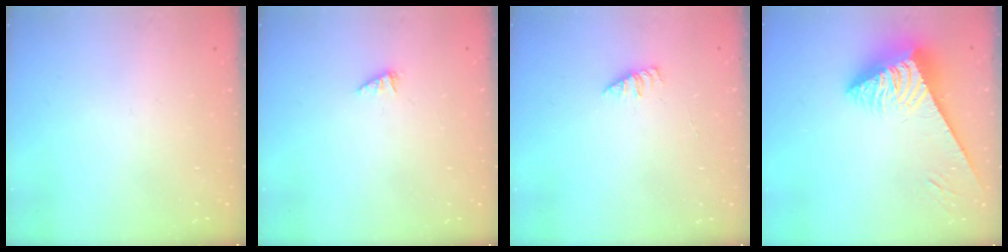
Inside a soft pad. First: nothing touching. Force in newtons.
{"total": 0.7, "press": 0.6, "slide": 0.2}
{"total": 1.4, "press": 1.3, "slide": 0.3}
{"total": 6.5, "press": 6.4, "slide": 1.0}